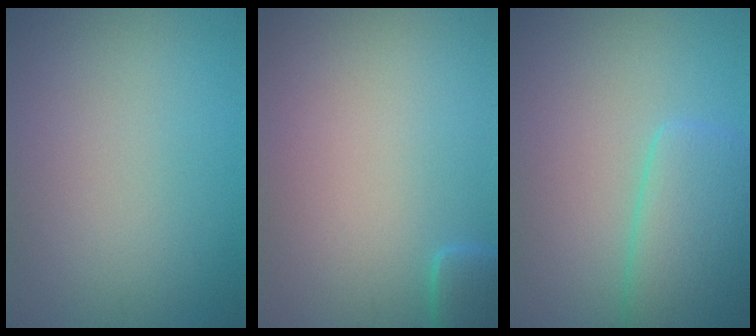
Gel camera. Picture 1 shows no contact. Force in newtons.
{"total": 1.9, "press": 1.9, "slide": 0.2}
{"total": 5.1, "press": 5.1, "slide": 0.2}